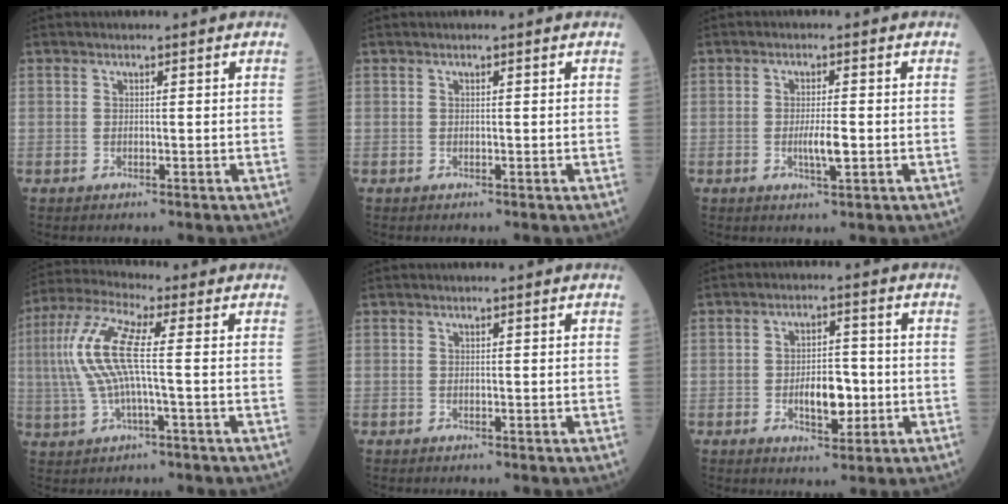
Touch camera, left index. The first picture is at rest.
{"total": 0.0}
{"total": 3.3, "force": [-0.7, 0.4, 3.2], "torque": [-0.064, -0.004, -0.011]}
{"total": 9.8, "force": [0.4, 1.3, 9.7], "torque": [-0.224, 0.025, 0.001]}
{"total": 0.0}
{"total": 6.1, "force": [-1.4, 2.9, 5.2], "torque": [-0.087, 0.005, -0.017]}